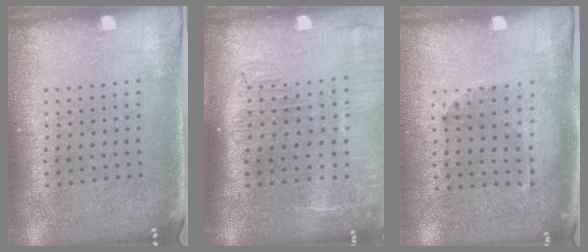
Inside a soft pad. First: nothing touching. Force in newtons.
{"total": 2.2, "press": 1.8, "slide": 1.3}
{"total": 1.0, "press": 1.0, "slide": 0.3}